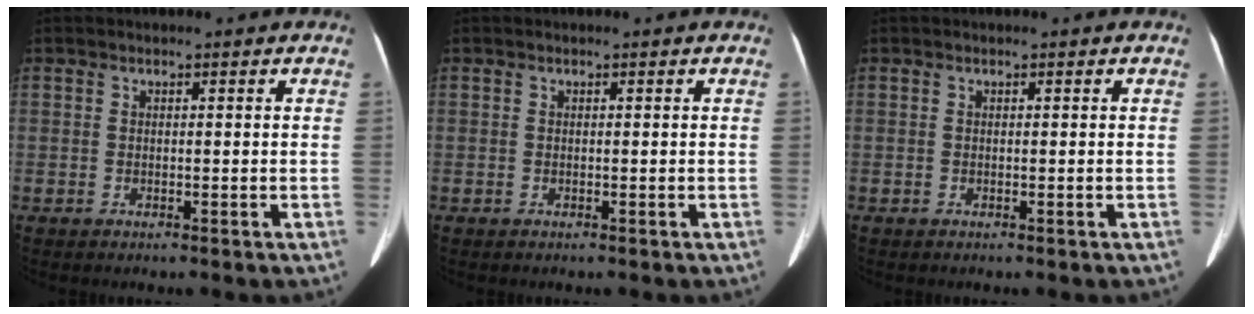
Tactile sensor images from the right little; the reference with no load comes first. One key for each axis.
{"total": 0.0}
{"total": 0.0}